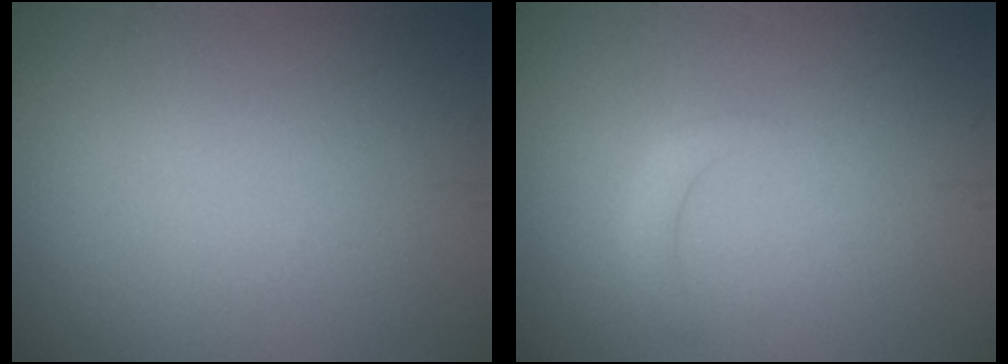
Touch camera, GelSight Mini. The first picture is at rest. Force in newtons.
{"total": 1.2, "press": 1.2, "slide": 0.2}